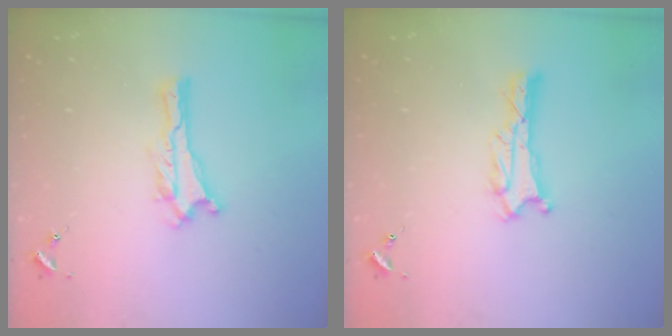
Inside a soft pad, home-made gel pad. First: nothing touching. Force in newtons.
{"total": 0.7, "press": 0.7, "slide": 0.1}